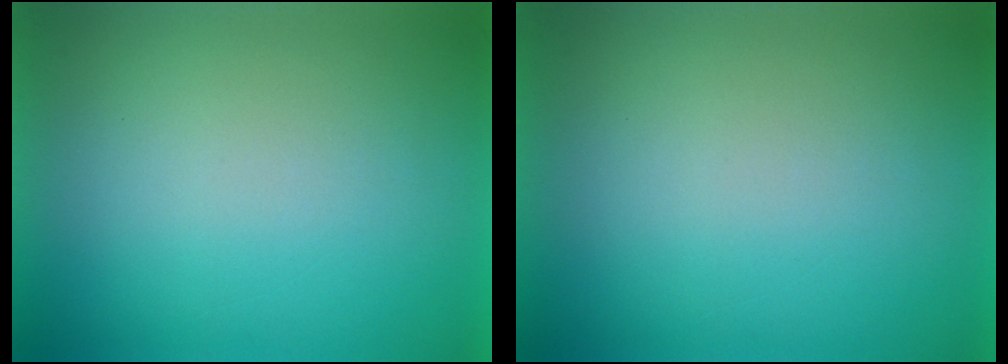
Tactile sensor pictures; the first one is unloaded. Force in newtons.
{"total": 0.0}